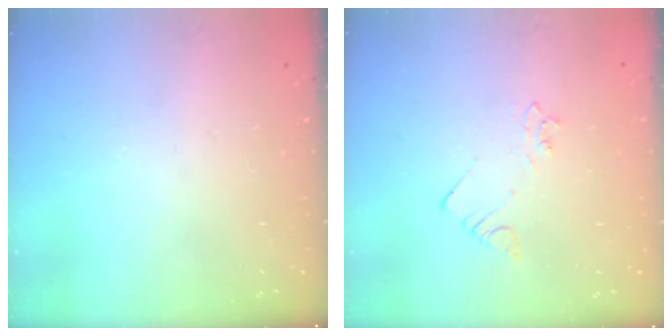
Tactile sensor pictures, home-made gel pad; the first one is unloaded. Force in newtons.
{"total": 2.5, "press": 2.5, "slide": 0.3}